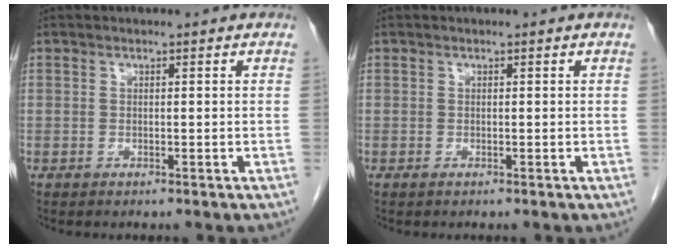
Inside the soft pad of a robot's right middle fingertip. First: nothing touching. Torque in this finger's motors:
{"motor_torque": [0.15, -0.01, 0.03, 0.00]}